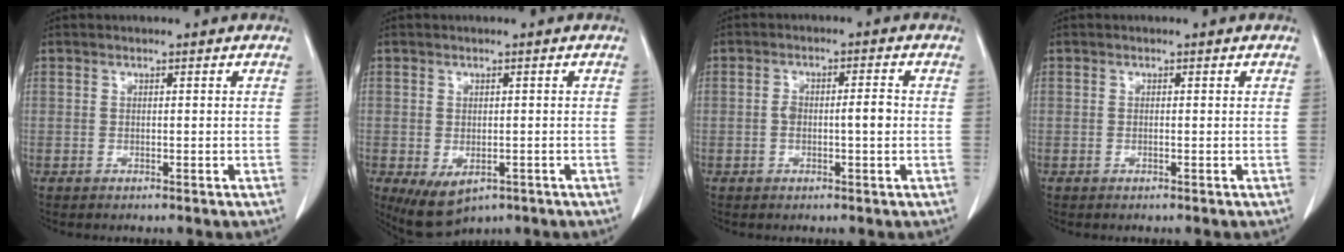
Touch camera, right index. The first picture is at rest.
{"total": 6.2, "force": [-2.8, 3.8, 4.1], "torque": [-0.065, -0.006, -0.030]}
{"total": 4.2, "force": [-0.3, 1.2, 4.0], "torque": [-0.074, 0.013, -0.004]}
{"total": 0.0}